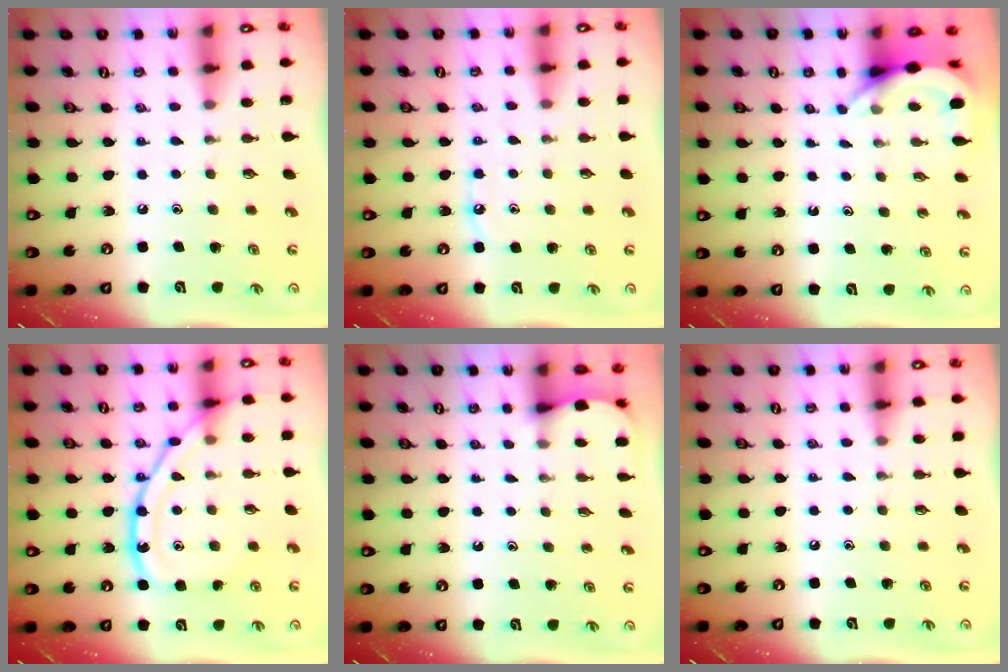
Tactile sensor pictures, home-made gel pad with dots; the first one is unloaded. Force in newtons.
{"total": 5.1, "press": 5.1, "slide": 0.5}
{"total": 5.1, "press": 5.0, "slide": 0.3}
{"total": 15.9, "press": 15.9, "slide": 1.5}
{"total": 2.6, "press": 2.6, "slide": 0.3}
{"total": 3.2, "press": 3.1, "slide": 0.5}